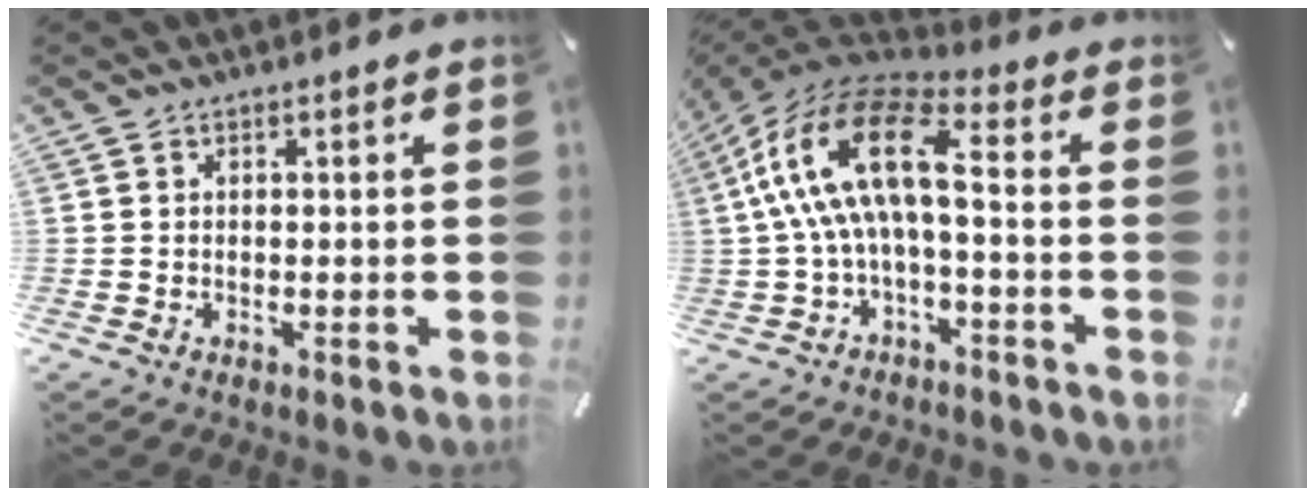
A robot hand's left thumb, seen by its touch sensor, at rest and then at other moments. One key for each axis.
{"total": 16.6, "fx": 0.8, "fy": 7.4, "fz": 14.8, "tx": -0.303, "ty": 0.007, "tz": 0.011}